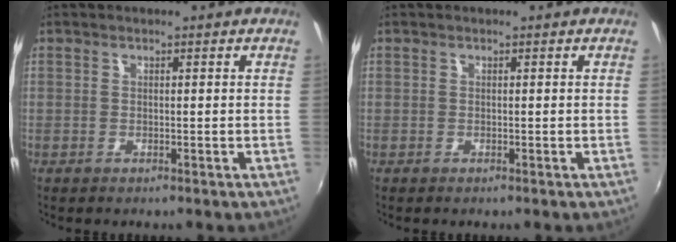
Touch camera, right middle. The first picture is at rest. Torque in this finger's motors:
{"motor_torque": [0.07, -0.05, 0.02, 0.02]}